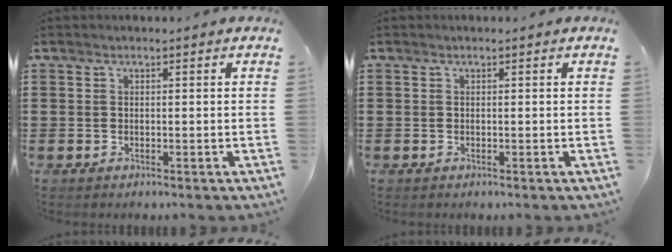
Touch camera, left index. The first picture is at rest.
{"total": 0.0}